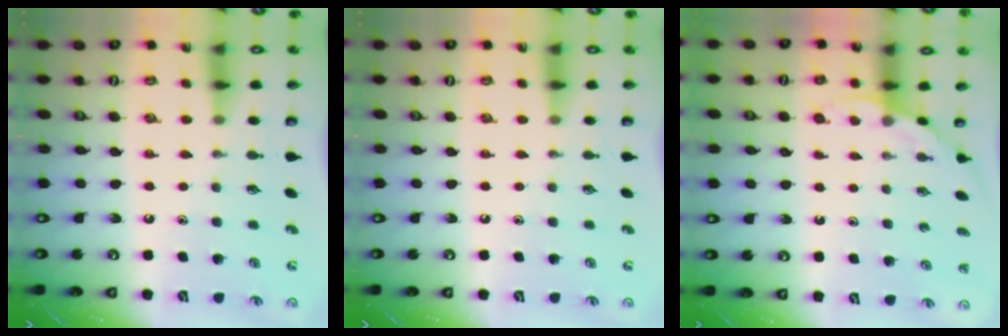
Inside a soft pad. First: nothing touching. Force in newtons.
{"total": 0.0}
{"total": 3.7, "press": 3.7, "slide": 0.1}